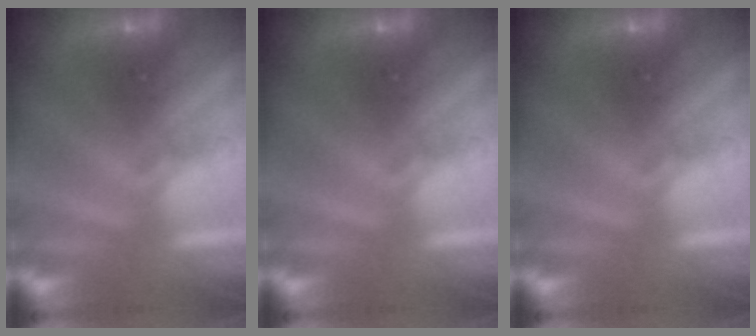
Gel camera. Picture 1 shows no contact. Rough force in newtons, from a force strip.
{"total": 0.0}
{"total": 0.0}